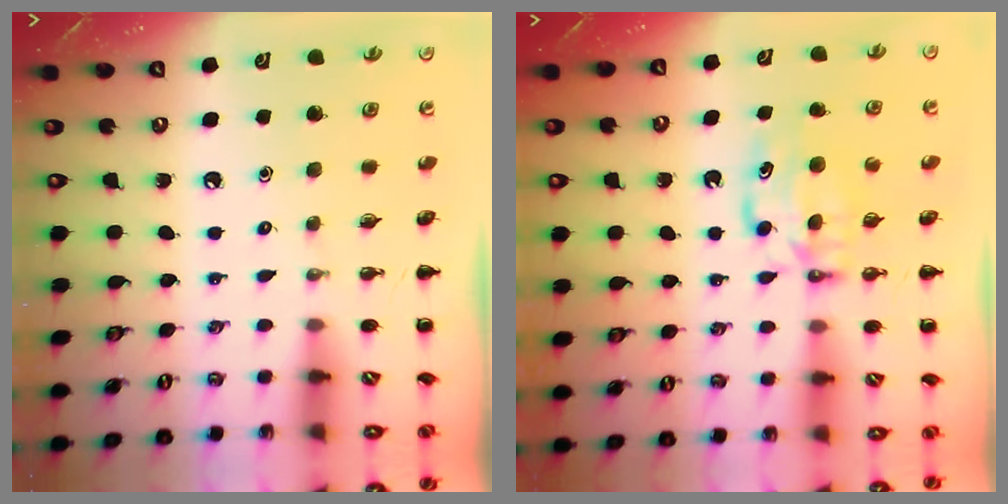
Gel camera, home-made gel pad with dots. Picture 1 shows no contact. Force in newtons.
{"total": 6.8, "press": 6.8, "slide": 0.6}